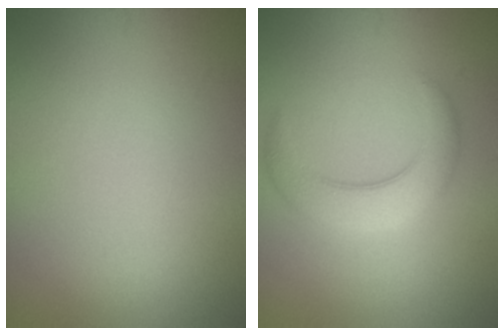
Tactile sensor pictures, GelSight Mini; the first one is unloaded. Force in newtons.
{"total": 4.2, "press": 4.2, "slide": 0.1}